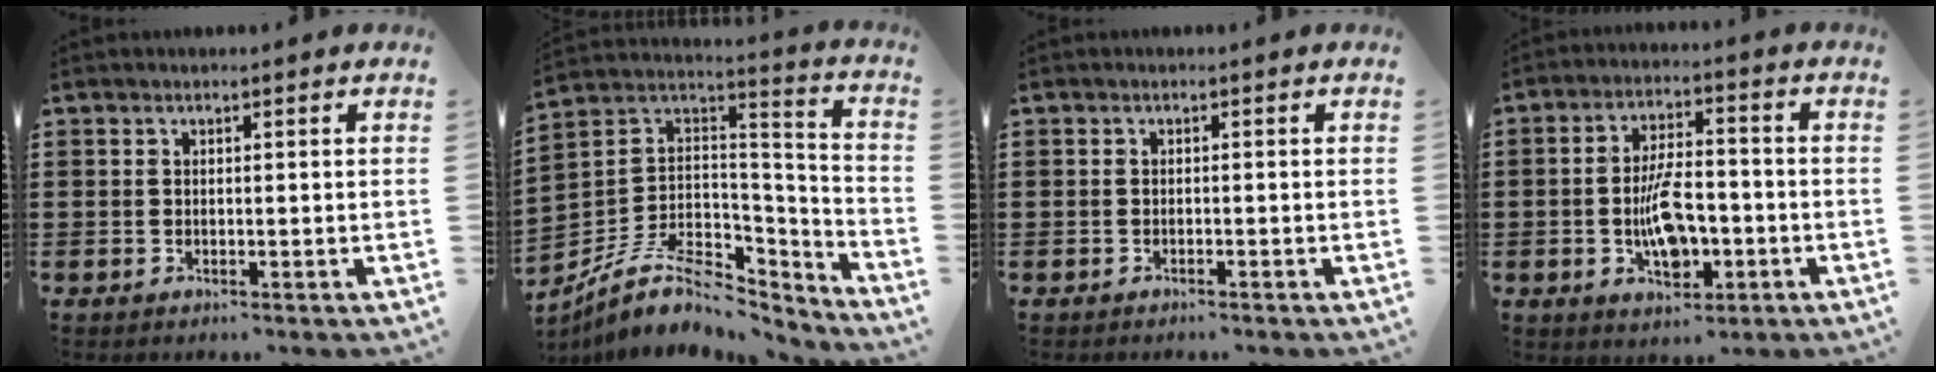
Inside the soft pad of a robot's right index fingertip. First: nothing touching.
{"total": 9.4, "force": [-6.0, 5.2, 5.0], "torque": [-0.112, 0.004, -0.112]}
{"total": 0.5, "force": [-0.5, 0.0, 0.2], "torque": [-0.005, -0.001, -0.010]}
{"total": 8.2, "force": [-2.1, 3.7, 7.0], "torque": [-0.130, 0.003, -0.042]}